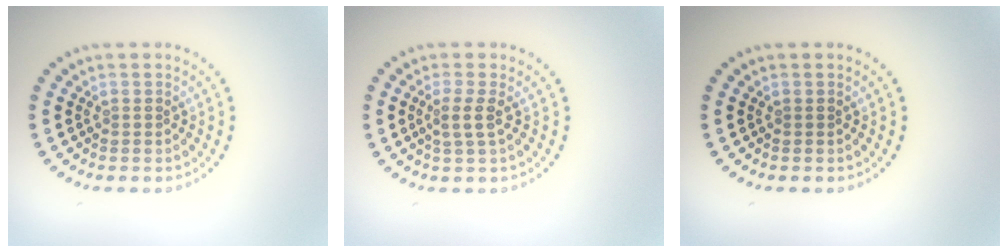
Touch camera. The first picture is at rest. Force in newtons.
{"total": 1.6, "press": 1.3, "slide": 1.0}
{"total": 0.0}